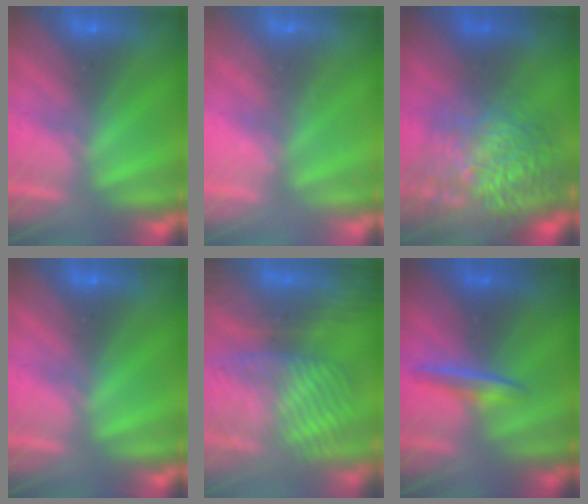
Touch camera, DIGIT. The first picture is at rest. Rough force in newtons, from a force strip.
{"total": 2.2}
{"total": 7.2}
{"total": 0.0}
{"total": 10.8}
{"total": 1.5}